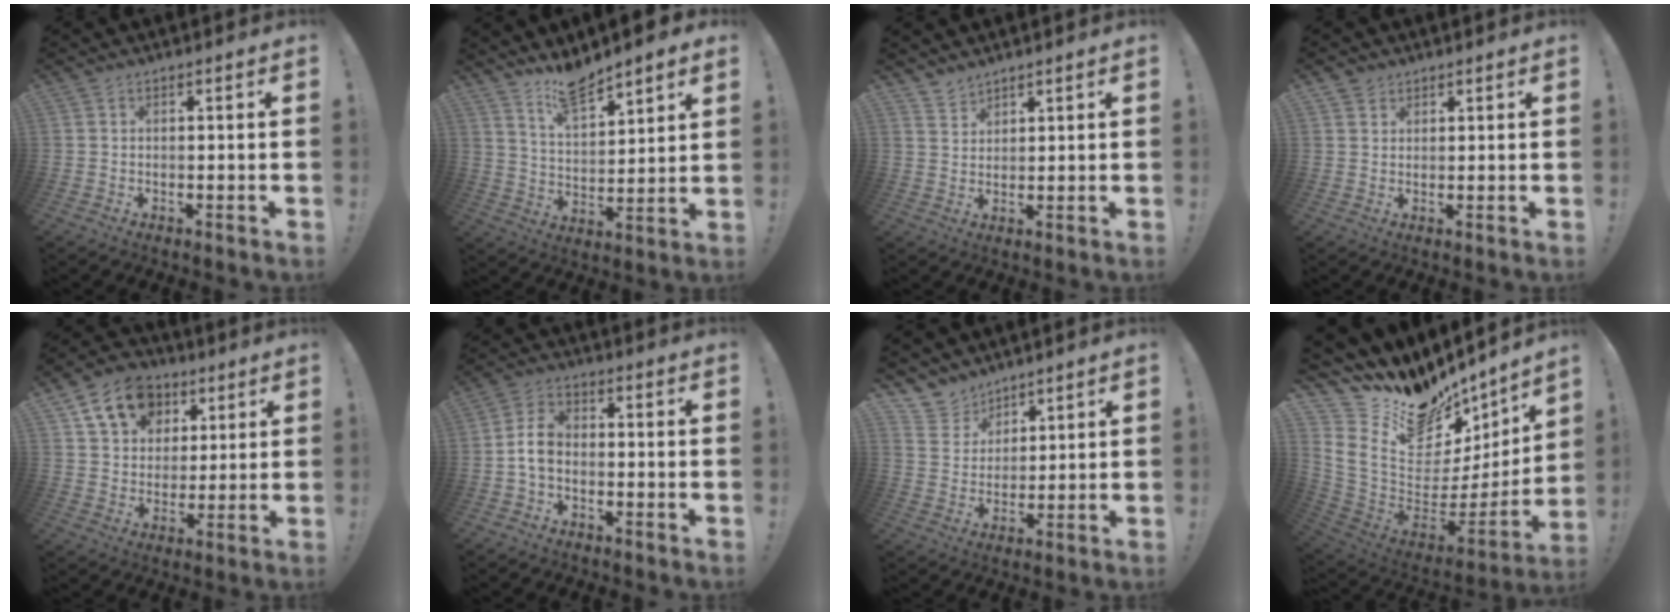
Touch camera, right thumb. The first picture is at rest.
{"total": 10.2, "force": [9.0, 2.8, 3.9], "torque": [-0.064, -0.067, 0.161]}
{"total": 3.5, "force": [3.2, 1.3, 0.2], "torque": [-0.001, -0.025, 0.061]}
{"total": 2.8, "force": [2.0, 2.0, 0.2], "torque": [0.003, -0.010, 0.036]}
{"total": 14.1, "force": [6.7, 10.8, 6.3], "torque": [-0.093, -0.025, 0.129]}
{"total": 6.7, "force": [-1.3, 4.5, 4.8], "torque": [-0.099, 0.013, -0.021]}
{"total": 8.2, "force": [6.5, 4.9, 0.3], "torque": [-0.017, -0.057, 0.130]}
{"total": 20.5, "force": [12.2, 12.2, 11.1], "torque": [-0.165, -0.110, 0.251]}